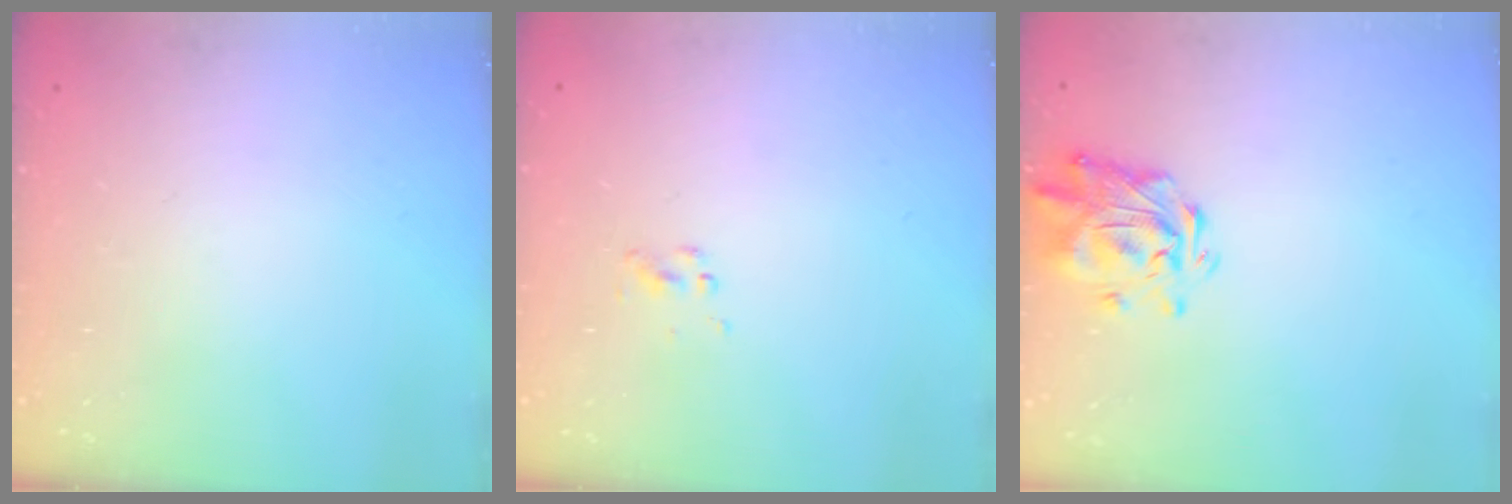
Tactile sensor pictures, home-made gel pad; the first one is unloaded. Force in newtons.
{"total": 1.5, "press": 1.5, "slide": 0.1}
{"total": 1.9, "press": 1.8, "slide": 0.6}